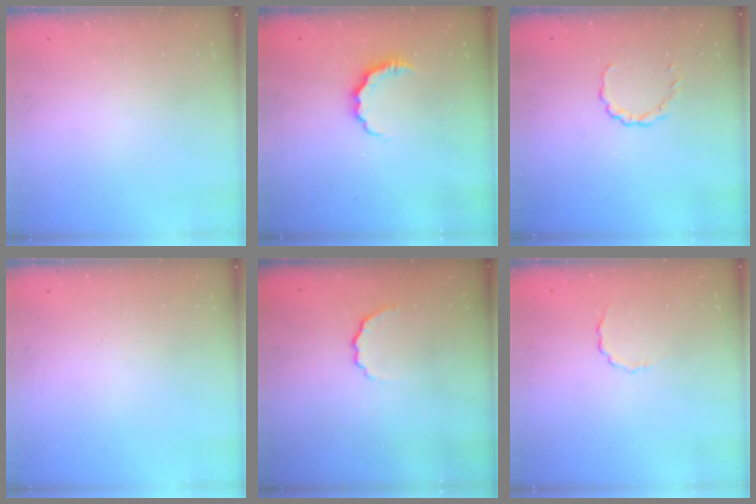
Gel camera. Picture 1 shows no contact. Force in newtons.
{"total": 5.7, "press": 5.6, "slide": 0.7}
{"total": 2.8, "press": 2.7, "slide": 0.9}
{"total": 0.0}
{"total": 4.0, "press": 3.9, "slide": 1.0}
{"total": 2.6, "press": 2.5, "slide": 0.8}